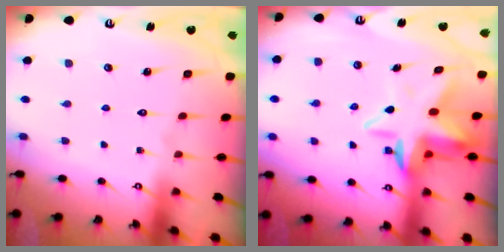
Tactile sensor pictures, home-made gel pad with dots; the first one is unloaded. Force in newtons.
{"total": 9.2, "press": 9.0, "slide": 1.6}